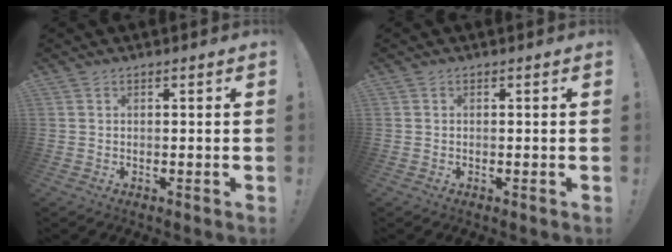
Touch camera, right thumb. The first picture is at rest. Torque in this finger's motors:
{"motor_torque": [-0.16, -0.06, 0.12, -0.04, 0.00]}